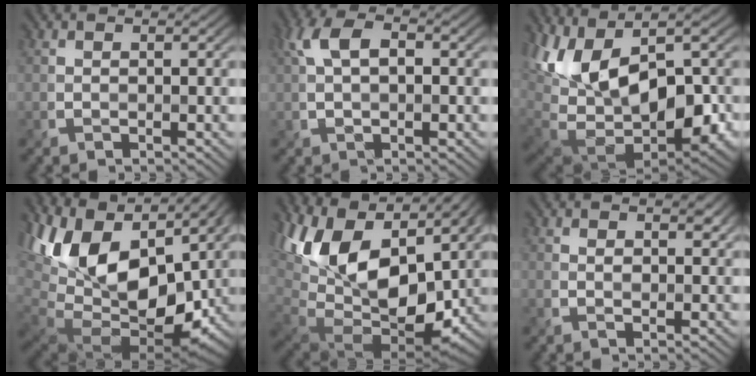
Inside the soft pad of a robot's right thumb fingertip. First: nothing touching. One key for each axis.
{"total": 5.5, "fx": 1.1, "fy": 2.7, "fz": 4.6, "tx": -0.096, "ty": 0.012, "tz": 0.016}
{"total": 16.1, "fx": 0.9, "fy": 8.9, "fz": 13.4, "tx": -0.269, "ty": -0.021, "tz": 0.035}
{"total": 18.8, "fx": 2.8, "fy": 10.9, "fz": 15.1, "tx": -0.279, "ty": -0.003, "tz": 0.063}
{"total": 18.4, "fx": 4.5, "fy": 10.4, "fz": 14.4, "tx": -0.279, "ty": 0.009, "tz": 0.081}
{"total": 1.8, "fx": 1.0, "fy": 1.0, "fz": 1.1, "tx": -0.022, "ty": -0.006, "tz": 0.016}